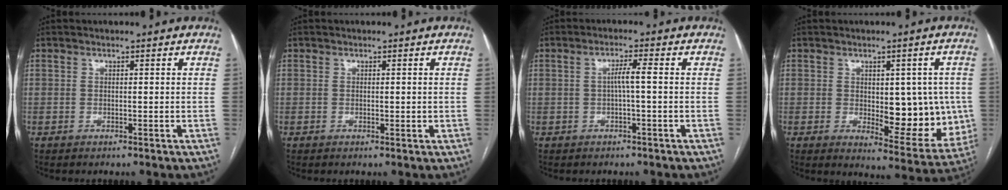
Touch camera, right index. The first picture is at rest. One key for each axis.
{"total": 0.7, "fx": 0.2, "fy": 0.4, "fz": 0.5, "tx": -0.002, "ty": 0.001, "tz": 0.005}
{"total": 2.7, "fx": -0.1, "fy": -0.2, "fz": 2.7, "tx": -0.045, "ty": 0.003, "tz": -0.002}
{"total": 11.8, "fx": -0.1, "fy": 5.4, "fz": 10.5, "tx": -0.112, "ty": -0.001, "tz": 0.018}